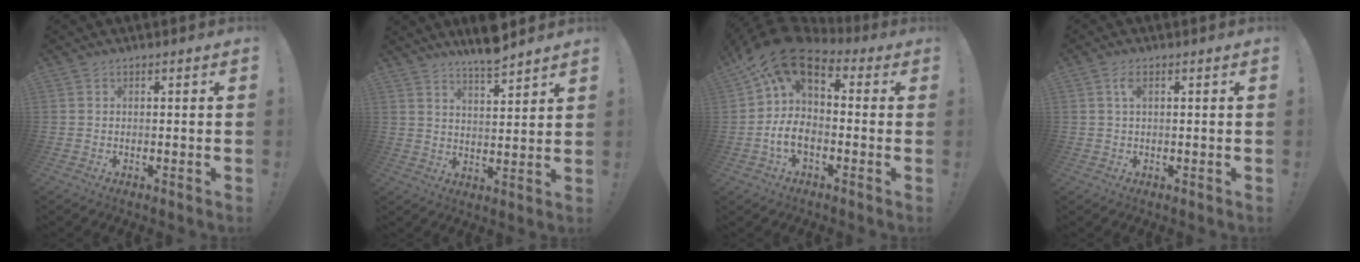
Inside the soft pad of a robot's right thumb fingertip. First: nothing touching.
{"total": 7.5, "force": [6.8, 0.7, 3.1], "torque": [-0.046, -0.047, 0.118]}
{"total": 14.3, "force": [3.7, 7.3, 11.7], "torque": [-0.209, -0.037, 0.061]}
{"total": 2.9, "force": [1.3, 1.9, 1.8], "torque": [-0.023, -0.001, 0.020]}